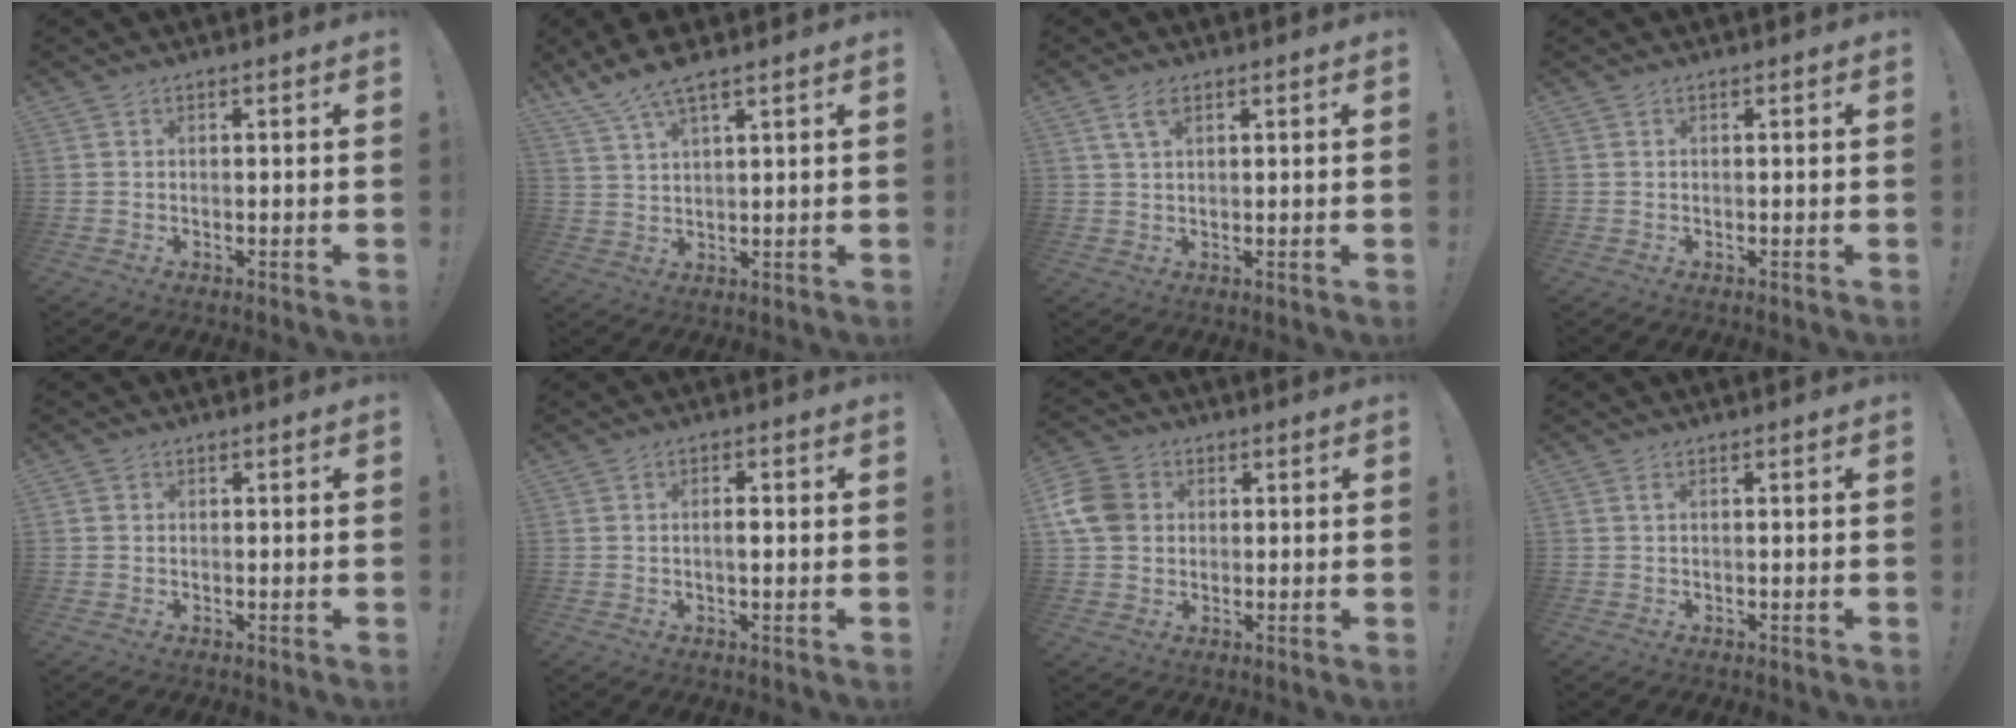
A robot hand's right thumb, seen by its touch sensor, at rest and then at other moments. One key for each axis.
{"total": 6.9, "fx": 5.5, "fy": 1.0, "fz": 4.0, "tx": -0.086, "ty": -0.023, "tz": 0.102}
{"total": 4.0, "fx": 2.0, "fy": 1.6, "fz": 3.1, "tx": -0.063, "ty": 0.003, "tz": 0.037}
{"total": 0.0}
{"total": 0.9, "fx": 0.2, "fy": 0.8, "fz": 0.1, "tx": -0.001, "ty": 0.002, "tz": 0.004}
{"total": 2.3, "fx": -0.4, "fy": 0.7, "fz": 2.2, "tx": -0.025, "ty": 0.000, "tz": -0.012}
{"total": 9.7, "fx": 1.7, "fy": 8.0, "fz": 5.1, "tx": -0.096, "ty": 0.005, "tz": 0.036}
{"total": 0.8, "fx": 0.2, "fy": -0.1, "fz": 0.8, "tx": -0.017, "ty": 0.002, "tz": 0.003}